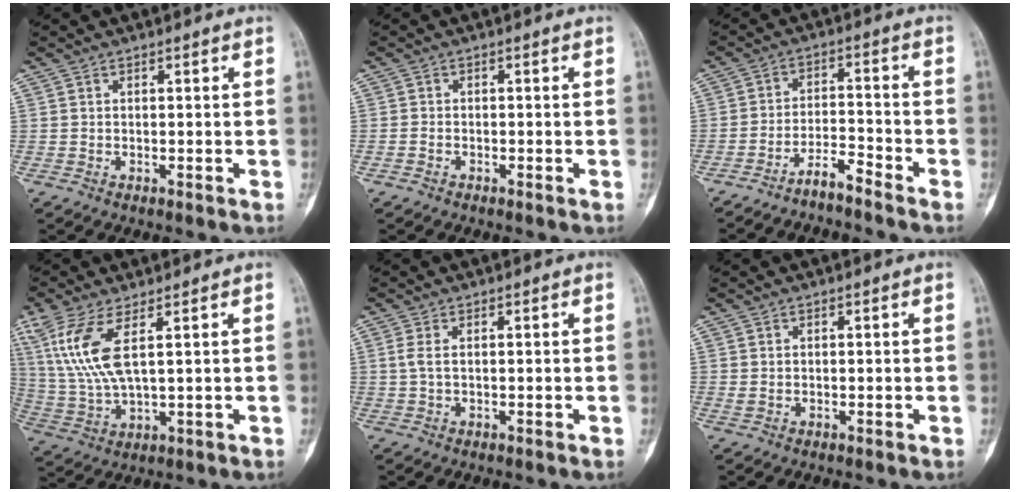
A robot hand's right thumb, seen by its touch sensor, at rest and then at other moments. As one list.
[{"total": 0.9, "force": [-0.6, 0.5, 0.4], "torque": [-0.011, 0.000, -0.013]}, {"total": 4.6, "force": [-4.1, 0.1, 2.0], "torque": [-0.039, 0.036, -0.079]}, {"total": 10.6, "force": [4.1, 3.2, 9.3], "torque": [-0.227, -0.013, 0.096]}, {"total": 1.8, "force": [0.4, 0.8, 1.6], "torque": [-0.044, 0.008, 0.011]}, {"total": 0.9, "force": [0.1, 0.6, 0.7], "torque": [-0.015, 0.004, 0.006]}]